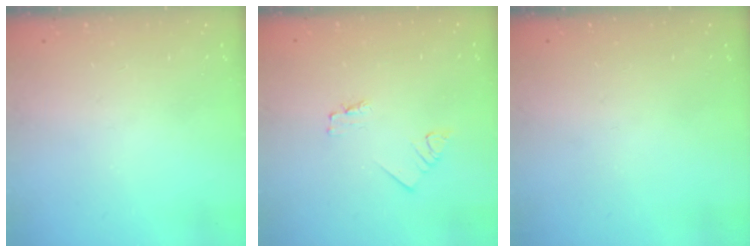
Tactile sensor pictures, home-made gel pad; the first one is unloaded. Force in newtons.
{"total": 1.2, "press": 1.2, "slide": 0.0}
{"total": 0.0}